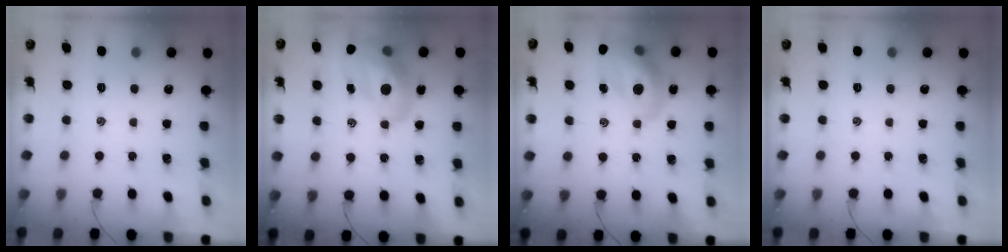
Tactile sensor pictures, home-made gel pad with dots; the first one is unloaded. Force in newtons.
{"total": 16.2, "press": 15.6, "slide": 4.5}
{"total": 14.1, "press": 13.6, "slide": 3.8}
{"total": 0.0}